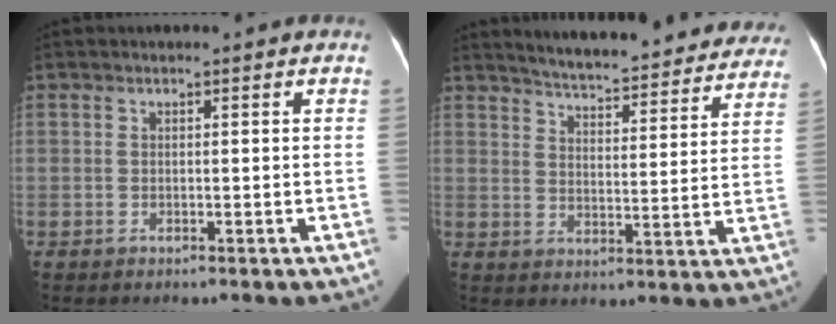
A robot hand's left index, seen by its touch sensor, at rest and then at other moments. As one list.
[{"total": 25.1, "force": [23.1, 4.5, 8.8], "torque": [-0.120, -0.041, 0.282]}]